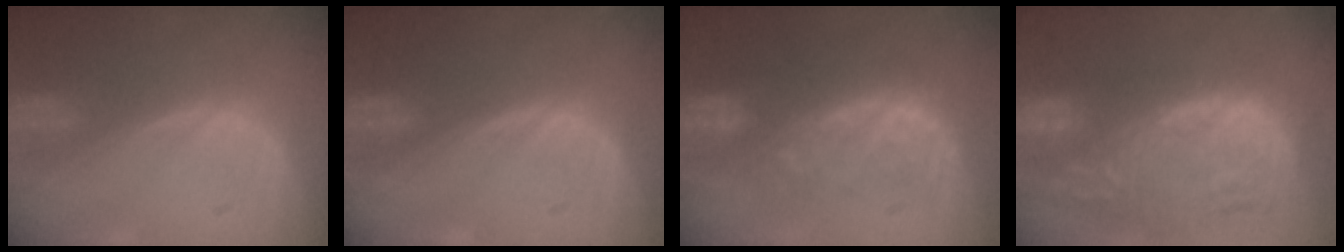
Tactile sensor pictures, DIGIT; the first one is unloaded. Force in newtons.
{"total": 0.0}
{"total": 8.1, "press": 7.8, "slide": 2.2}
{"total": 13.5, "press": 12.1, "slide": 5.9}